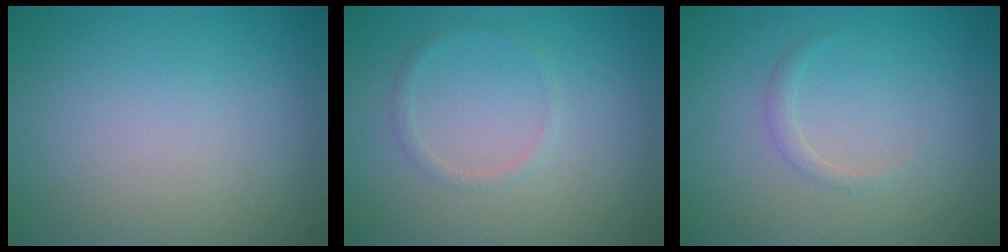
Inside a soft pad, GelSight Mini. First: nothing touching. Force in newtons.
{"total": 0.9, "press": 0.9, "slide": 0.1}
{"total": 0.9, "press": 0.9, "slide": 0.1}